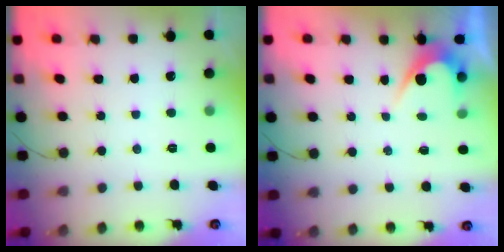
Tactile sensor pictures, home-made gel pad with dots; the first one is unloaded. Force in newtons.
{"total": 3.5, "press": 3.5, "slide": 0.2}